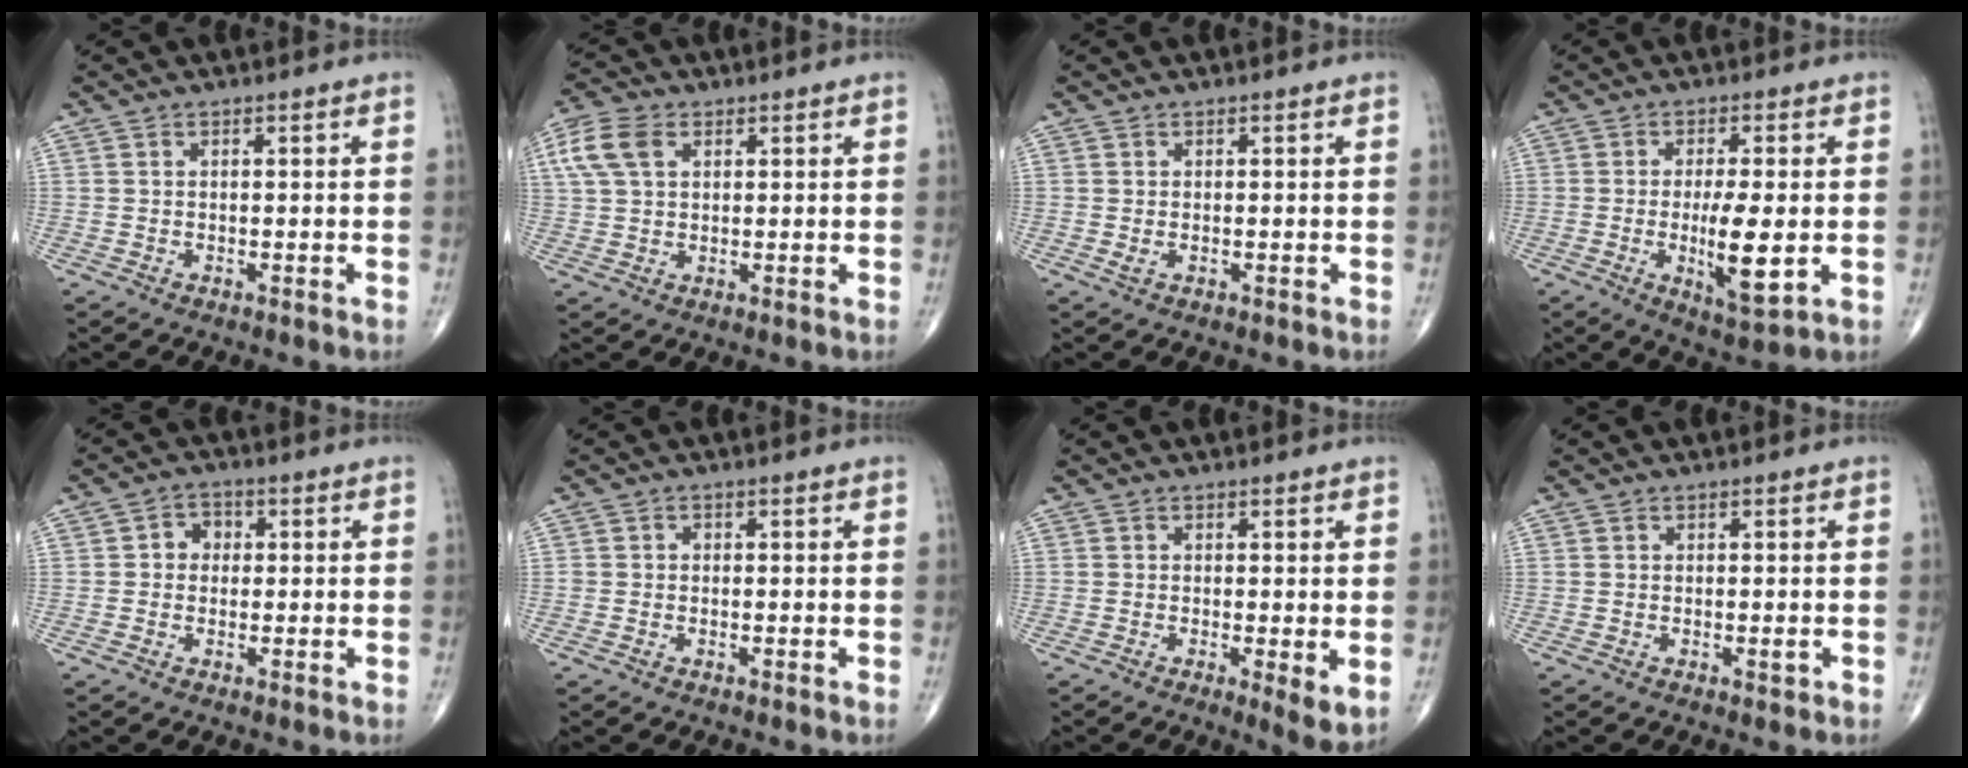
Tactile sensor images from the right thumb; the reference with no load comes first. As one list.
[{"total": 7.5, "force": [2.7, 4.8, 5.1], "torque": [-0.114, 0.012, 0.052]}, {"total": 0.8, "force": [0.0, 0.4, 0.6], "torque": [-0.013, 0.001, 0.001]}, {"total": 9.8, "force": [-1.3, 2.7, 9.3], "torque": [-0.159, -0.018, -0.016]}, {"total": 3.5, "force": [0.3, 3.1, 1.7], "torque": [-0.004, 0.012, -0.004]}, {"total": 0.7, "force": [-0.1, 0.7, 0.2], "torque": [0.004, 0.003, -0.003]}, {"total": 4.2, "force": [-0.5, 1.1, 4.1], "torque": [-0.067, -0.015, -0.012]}, {"total": 0.9, "force": [-0.2, 0.2, 0.8], "torque": [-0.011, -0.003, -0.002]}]